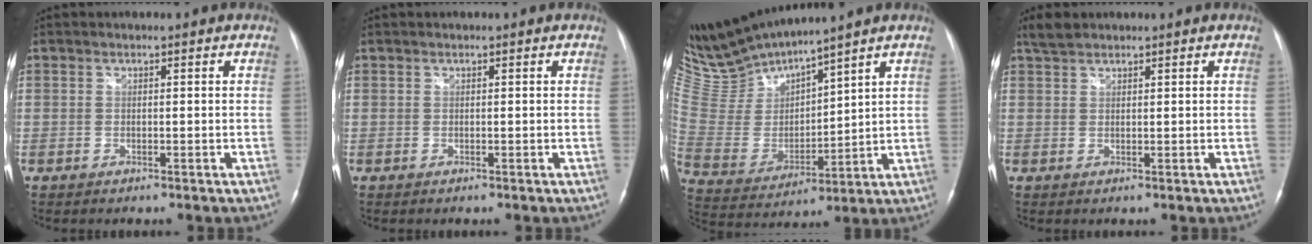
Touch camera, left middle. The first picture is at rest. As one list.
[{"total": 0.0}, {"total": 12.2, "force": [11.8, -0.5, 2.9], "torque": [-0.084, -0.004, 0.256]}, {"total": 2.3, "force": [2.1, 0.7, 0.8], "torque": [-0.021, 0.012, 0.042]}]